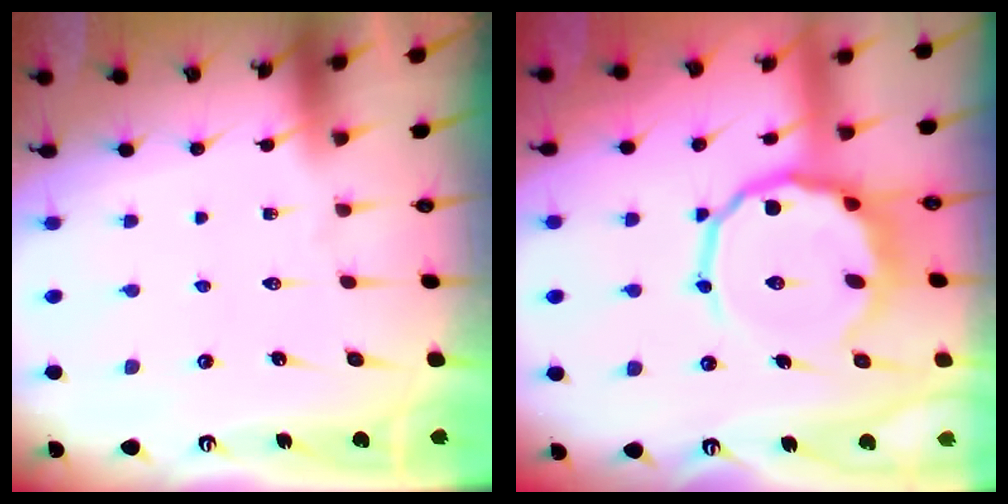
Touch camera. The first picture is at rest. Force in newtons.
{"total": 12.4, "press": 12.1, "slide": 2.9}